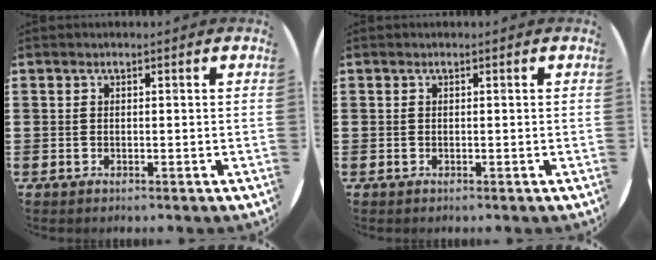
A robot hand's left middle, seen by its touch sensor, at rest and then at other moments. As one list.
[{"total": 0.0}]